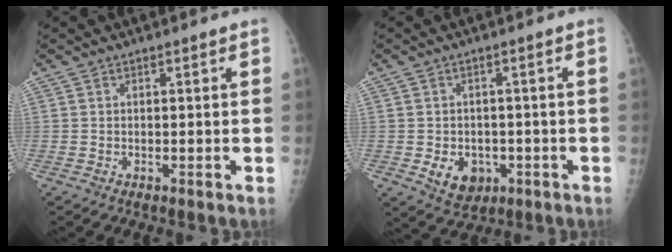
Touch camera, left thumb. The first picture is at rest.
{"total": 6.4, "force": [-1.9, 5.0, 3.5], "torque": [-0.035, 0.008, -0.016]}